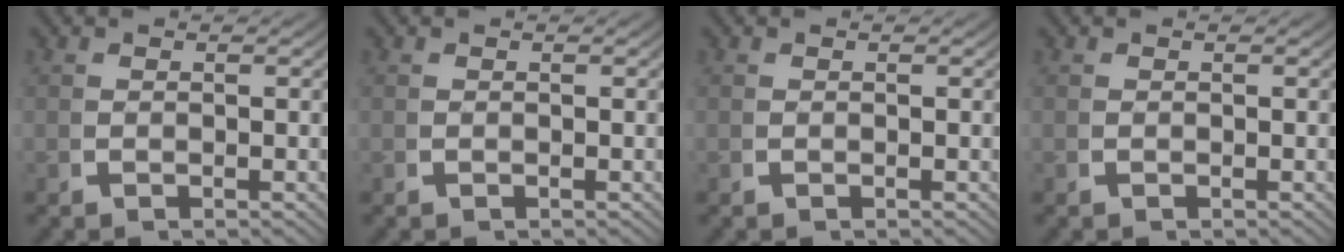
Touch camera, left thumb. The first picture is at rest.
{"total": 0.0}
{"total": 0.0}
{"total": 0.0}